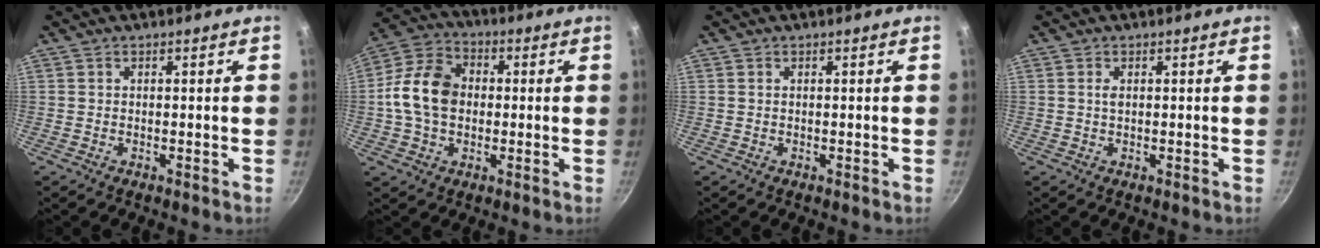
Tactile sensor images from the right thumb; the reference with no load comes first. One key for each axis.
{"total": 12.7, "fx": 0.0, "fy": 9.5, "fz": 8.4, "tx": -0.130, "ty": 0.024, "tz": -0.016}
{"total": 0.0}
{"total": 1.0, "fx": 0.2, "fy": 0.5, "fz": 0.8, "tx": -0.015, "ty": 0.000, "tz": 0.003}